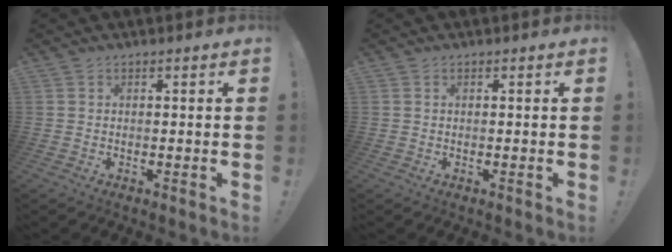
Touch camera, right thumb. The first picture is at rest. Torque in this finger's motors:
{"motor_torque": [-0.07, 0.11, -0.16, 0.13, 0.05]}